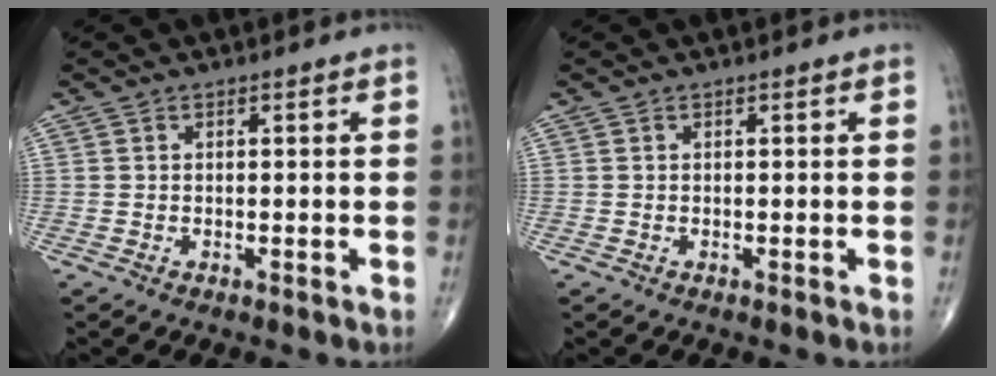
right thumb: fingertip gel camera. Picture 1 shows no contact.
{"total": 0.0}